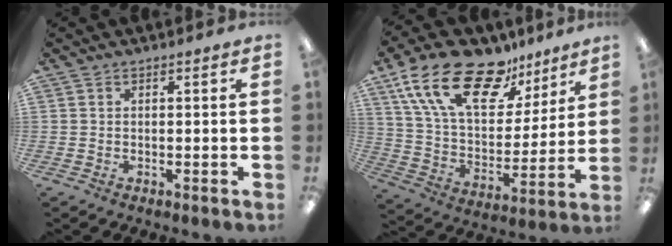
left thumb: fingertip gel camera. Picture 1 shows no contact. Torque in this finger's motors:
{"motor_torque": [0.31, 0.33, 1.51, -1.27, 0.20]}